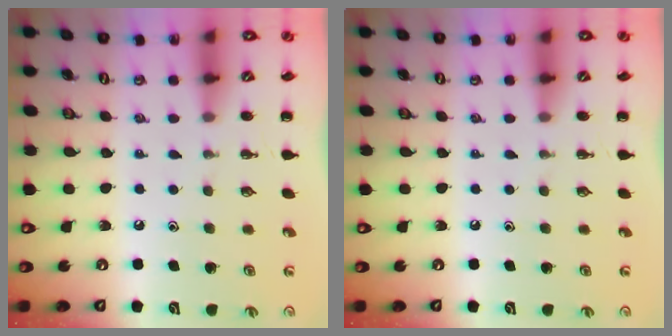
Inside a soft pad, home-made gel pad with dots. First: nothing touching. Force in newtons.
{"total": 0.0}